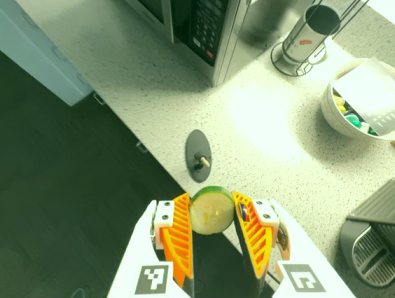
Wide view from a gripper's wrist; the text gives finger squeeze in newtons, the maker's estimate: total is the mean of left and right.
{"total": 10.2, "left": 10.9, "right": 9.4}